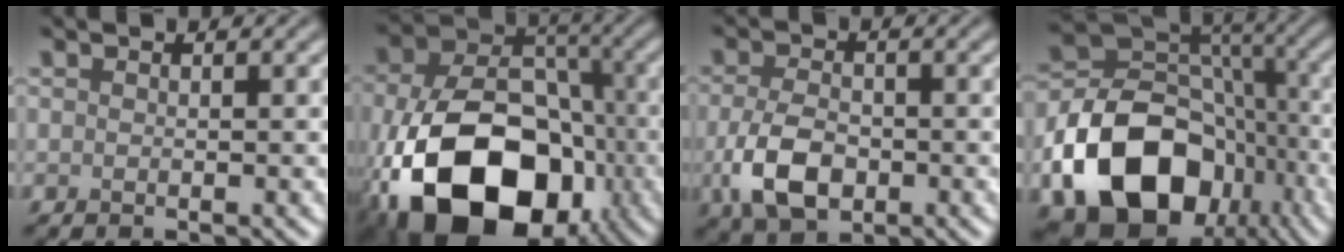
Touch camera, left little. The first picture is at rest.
{"total": 15.9, "force": [-6.2, 10.5, 10.1], "torque": [-0.171, -0.034, -0.104]}
{"total": 5.2, "force": [-1.6, 3.1, 3.8], "torque": [-0.082, -0.008, -0.033]}
{"total": 15.3, "force": [-6.5, 11.0, 8.4], "torque": [-0.163, -0.011, -0.117]}